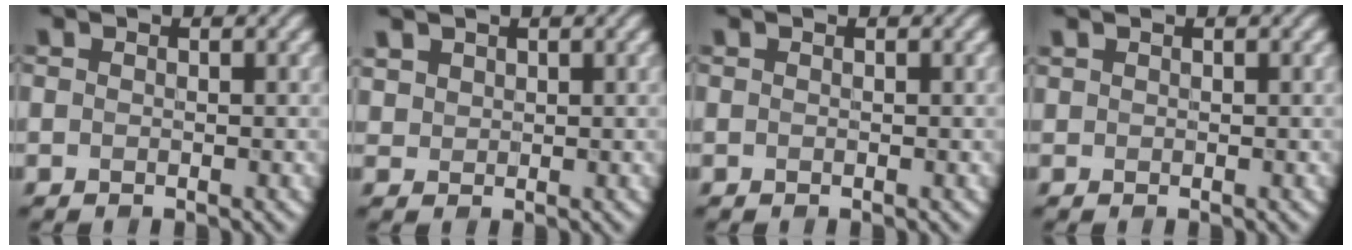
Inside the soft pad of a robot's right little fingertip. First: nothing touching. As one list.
[{"total": 1.1, "force": [0.8, 0.6, 0.1], "torque": [-0.005, 0.000, 0.026]}, {"total": 0.0}, {"total": 0.0}]